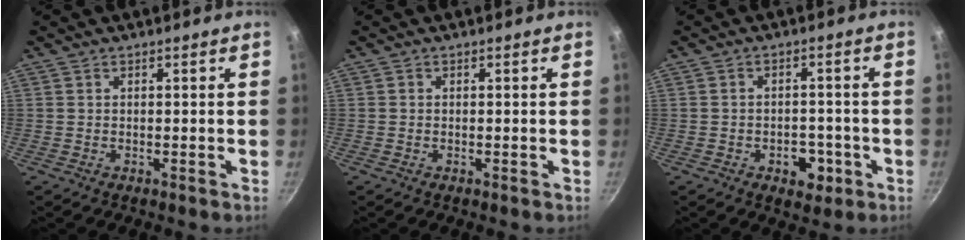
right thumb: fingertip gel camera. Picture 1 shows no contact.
{"total": 0.0}
{"total": 5.9, "force": [-2.3, 4.0, 3.6], "torque": [-0.027, 0.012, -0.027]}